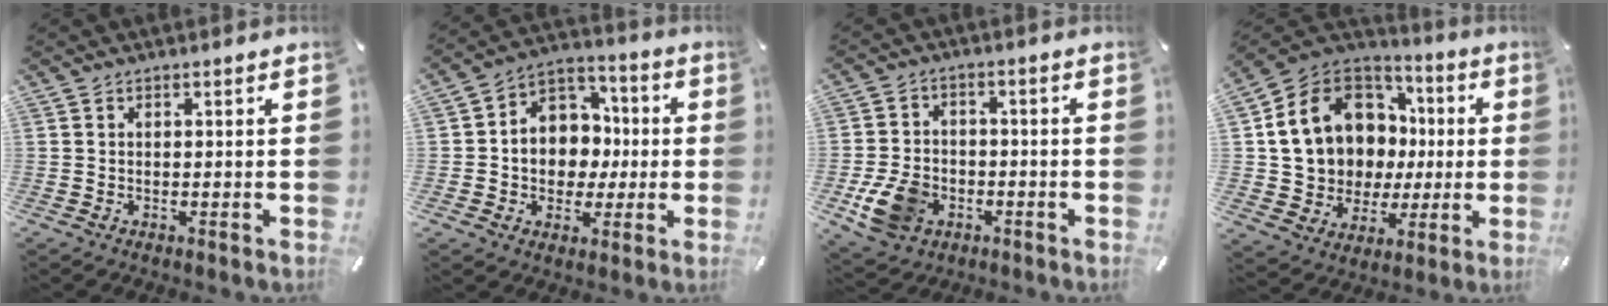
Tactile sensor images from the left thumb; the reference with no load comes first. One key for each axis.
{"total": 10.7, "fx": -1.0, "fy": 10.0, "fz": 3.7, "tx": -0.065, "ty": 0.009, "tz": -0.013}
{"total": 10.2, "fx": -3.6, "fy": 7.7, "fz": 5.6, "tx": -0.117, "ty": 0.015, "tz": -0.061}
{"total": 15.9, "fx": 4.2, "fy": 13.6, "fz": 7.0, "tx": -0.157, "ty": -0.038, "tz": 0.099}